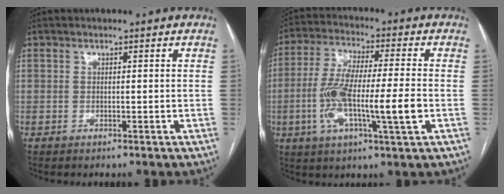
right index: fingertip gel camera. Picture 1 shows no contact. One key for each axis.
{"total": 13.8, "fx": -2.7, "fy": 1.5, "fz": 13.4, "tx": -0.259, "ty": 0.002, "tz": -0.051}